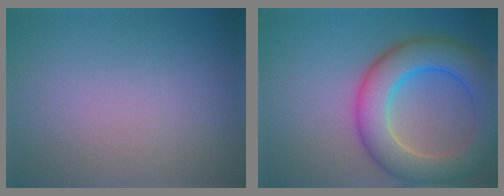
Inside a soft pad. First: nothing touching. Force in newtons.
{"total": 8.6, "press": 8.6, "slide": 0.5}